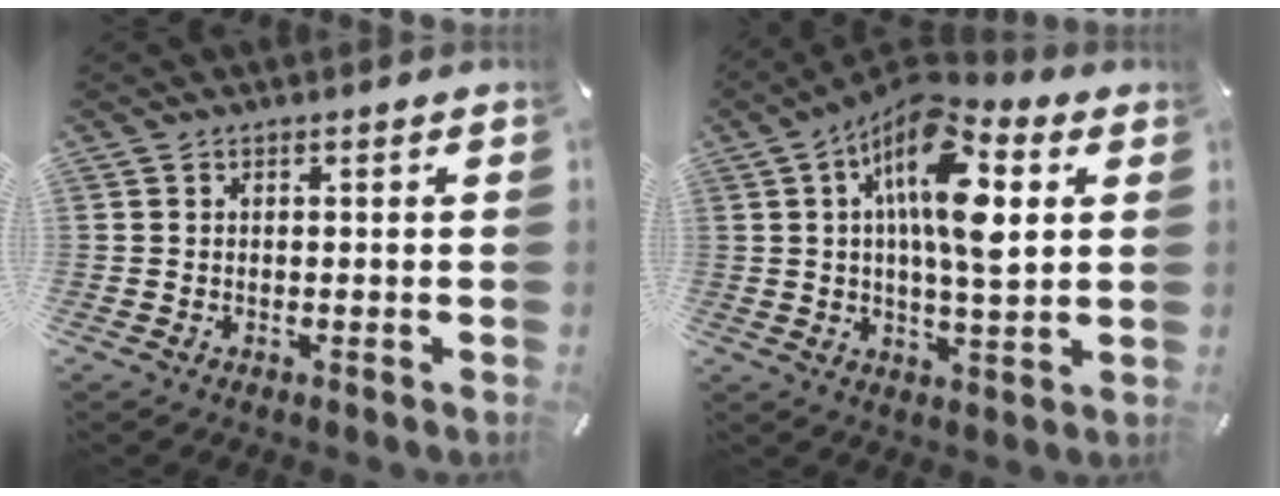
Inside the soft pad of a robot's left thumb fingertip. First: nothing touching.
{"total": 16.4, "force": [5.2, 6.9, 13.9], "torque": [-0.234, -0.018, 0.083]}